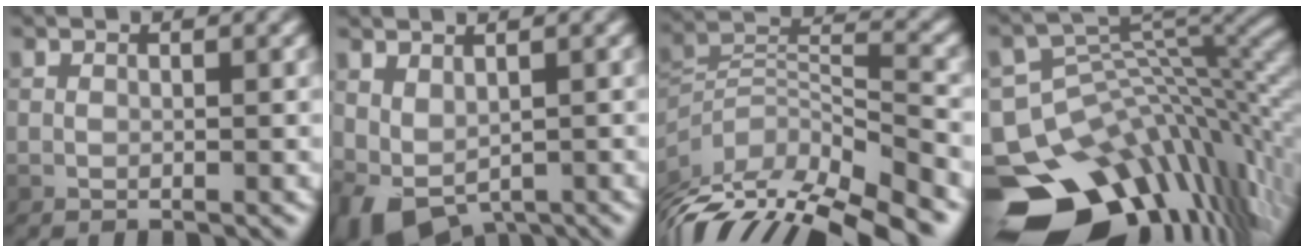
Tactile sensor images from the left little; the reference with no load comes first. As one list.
[{"total": 3.9, "force": [-0.1, 2.4, 3.0], "torque": [-0.061, -0.012, 0.007]}, {"total": 12.7, "force": [-9.2, 4.5, 7.5], "torque": [-0.151, 0.020, -0.148]}, {"total": 15.3, "force": [-8.2, 9.2, 9.1], "torque": [-0.173, -0.021, -0.121]}]